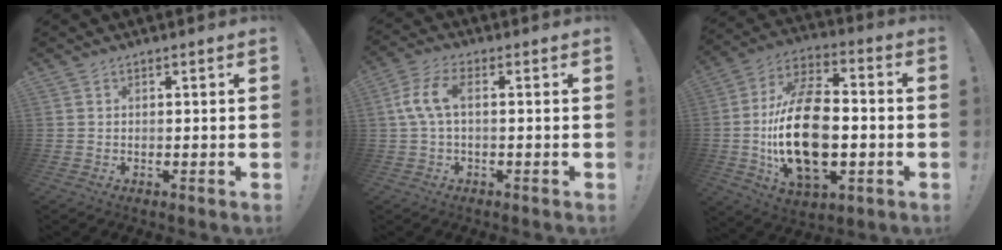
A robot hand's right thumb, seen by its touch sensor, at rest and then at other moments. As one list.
[{"total": 7.7, "force": [0.5, 3.2, 6.9], "torque": [-0.147, 0.004, 0.011]}, {"total": 24.7, "force": [-3.1, 13.9, 20.1], "torque": [-0.385, 0.006, -0.051]}]